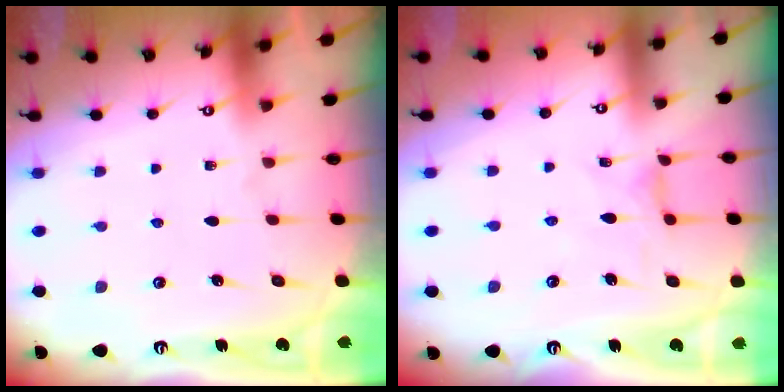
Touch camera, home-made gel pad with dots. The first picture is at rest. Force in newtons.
{"total": 1.9, "press": 1.8, "slide": 0.5}